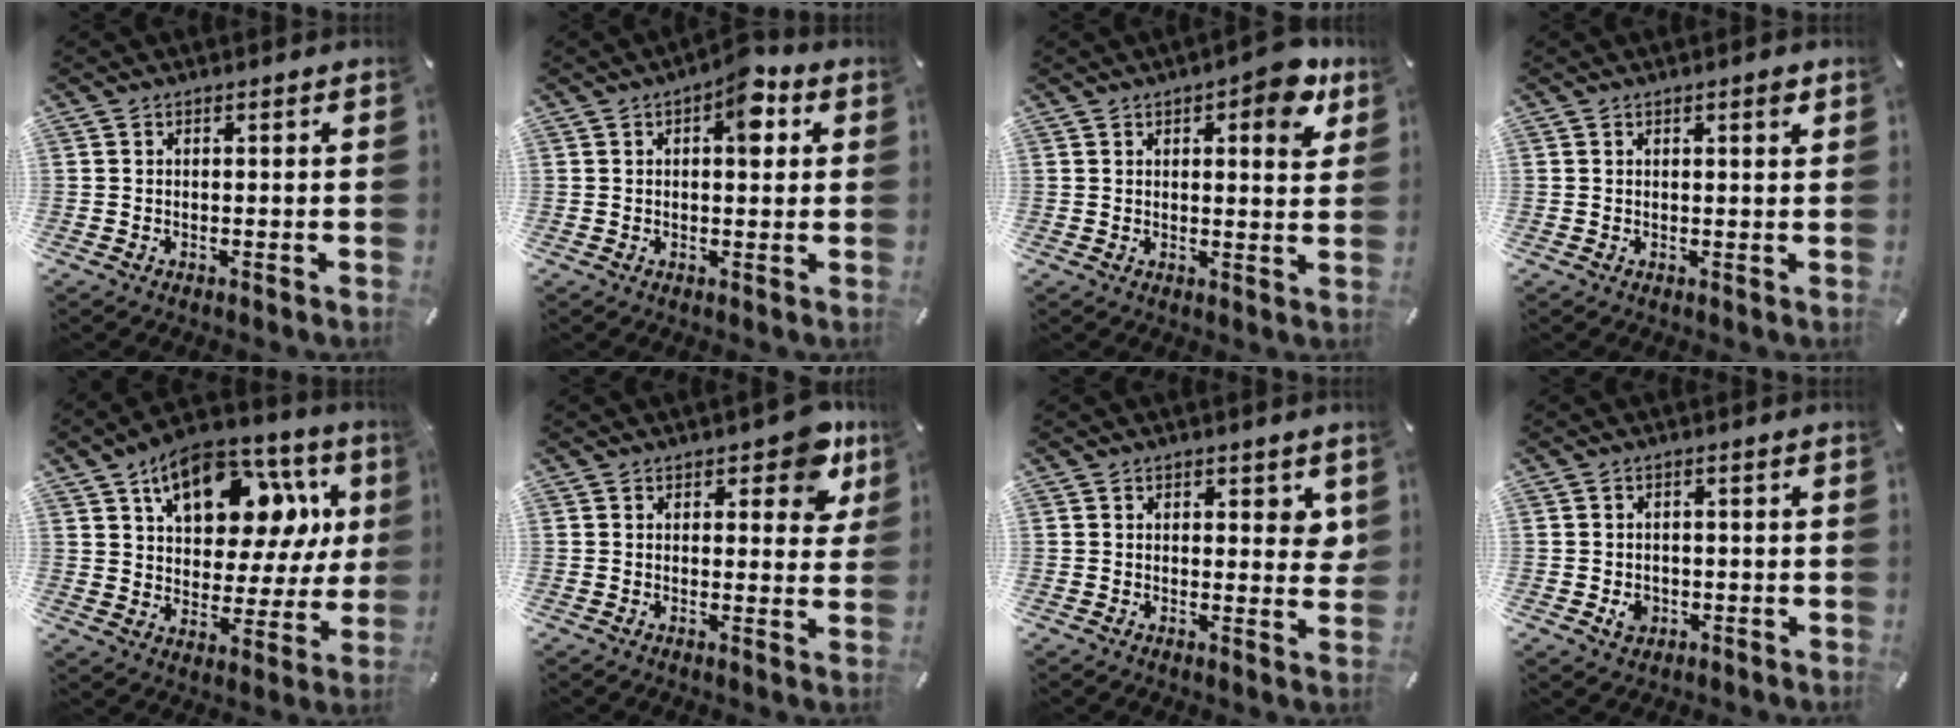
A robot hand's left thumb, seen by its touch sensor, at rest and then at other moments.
{"total": 7.3, "force": [2.6, 3.7, 5.7], "torque": [-0.061, -0.012, 0.034]}
{"total": 8.5, "force": [4.6, 3.7, 6.2], "torque": [-0.071, -0.022, 0.072]}
{"total": 1.7, "force": [0.9, 0.4, 1.4], "torque": [-0.020, -0.001, 0.012]}
{"total": 19.2, "force": [9.8, 11.0, 12.3], "torque": [-0.181, -0.048, 0.164]}
{"total": 9.2, "force": [5.7, 4.6, 5.5], "torque": [-0.048, -0.034, 0.094]}
{"total": 3.5, "force": [1.8, 2.0, 2.3], "torque": [-0.014, -0.008, 0.025]}
{"total": 3.4, "force": [-0.8, 2.8, 1.7], "torque": [-0.012, -0.002, -0.015]}